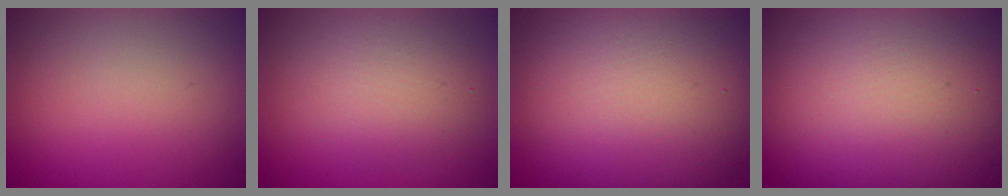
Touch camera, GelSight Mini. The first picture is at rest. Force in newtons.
{"total": 3.5, "press": 3.5, "slide": 0.2}
{"total": 13.6, "press": 13.6, "slide": 0.8}
{"total": 20.4, "press": 20.4, "slide": 1.1}